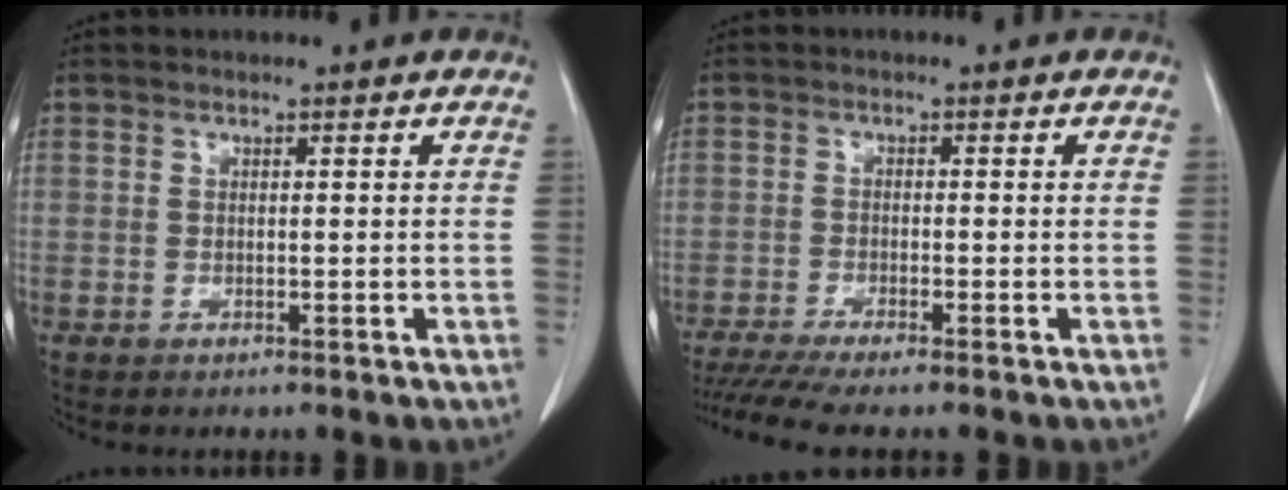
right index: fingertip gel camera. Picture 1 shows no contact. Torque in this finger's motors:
{"motor_torque": [0.75, -0.73, 0.27, 0.08]}